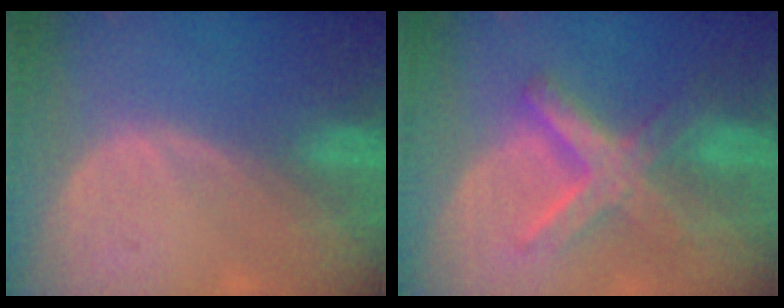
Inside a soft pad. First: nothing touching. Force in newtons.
{"total": 7.7, "press": 7.7, "slide": 0.7}